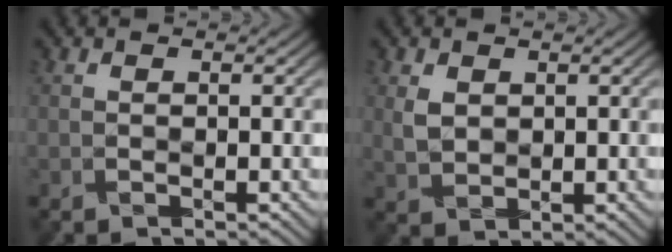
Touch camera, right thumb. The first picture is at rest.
{"total": 2.9, "force": [0.9, 2.1, 1.7], "torque": [-0.044, -0.003, 0.017]}